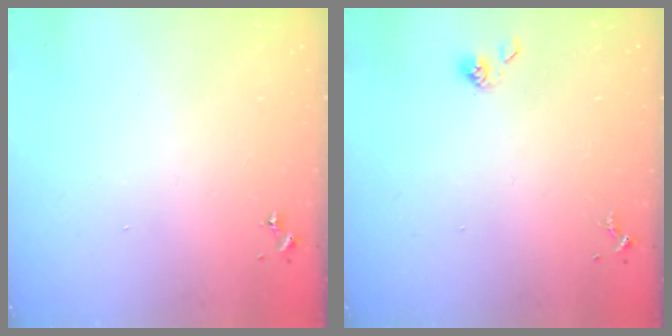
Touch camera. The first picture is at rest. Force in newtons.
{"total": 3.6, "press": 3.4, "slide": 1.2}